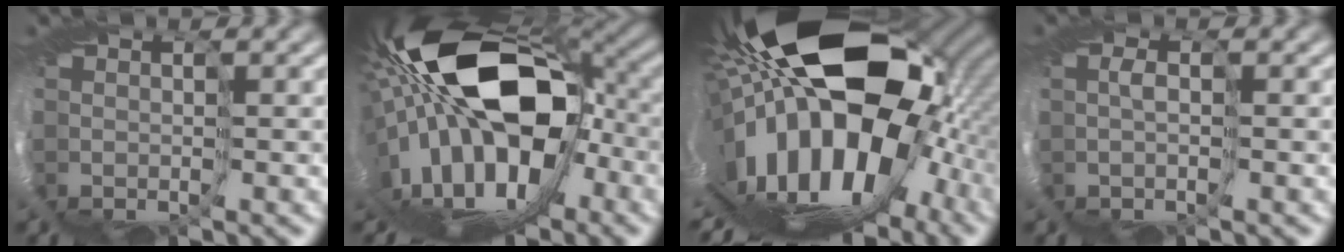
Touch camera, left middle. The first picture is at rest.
{"total": 18.4, "force": [-1.5, 10.0, 15.3], "torque": [-0.281, -0.010, -0.055]}
{"total": 19.9, "force": [-2.7, 11.1, 16.3], "torque": [-0.277, -0.030, -0.082]}
{"total": 0.8, "force": [-0.3, -0.7, 0.2], "torque": [-0.015, -0.005, -0.022]}